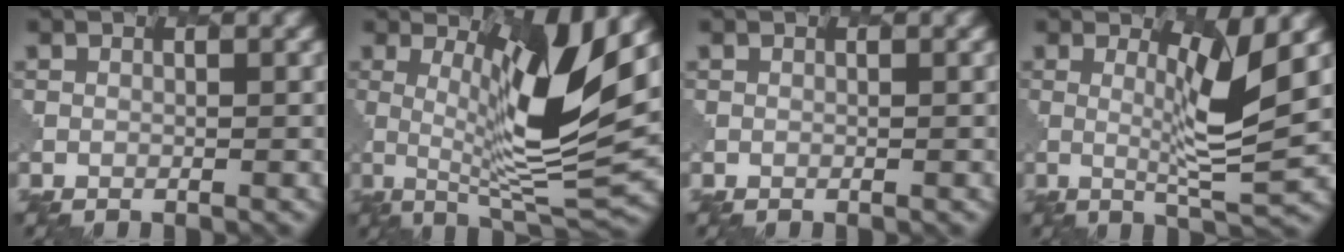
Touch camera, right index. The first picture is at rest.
{"total": 9.9, "force": [2.4, 2.2, 9.4], "torque": [-0.149, -0.009, 0.051]}
{"total": 0.0}
{"total": 5.2, "force": [1.5, 0.7, 5.0], "torque": [-0.083, -0.008, 0.032]}